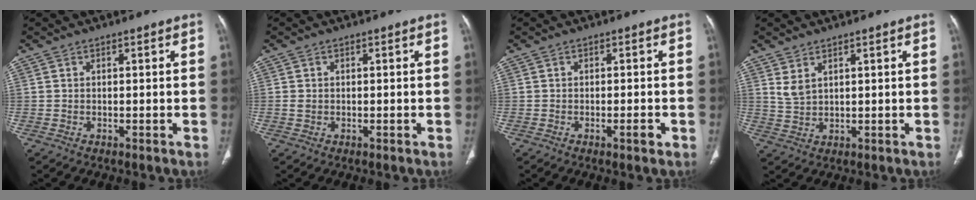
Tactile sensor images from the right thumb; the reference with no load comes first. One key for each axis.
{"total": 0.9, "fx": 0.0, "fy": 0.8, "fz": 0.5, "tx": -0.013, "ty": 0.002, "tz": 0.003}
{"total": 1.9, "fx": -0.9, "fy": 0.4, "fz": 1.7, "tx": -0.023, "ty": -0.002, "tz": -0.012}
{"total": 3.0, "fx": 1.9, "fy": 1.3, "fz": 1.9, "tx": -0.040, "ty": -0.011, "tz": 0.048}